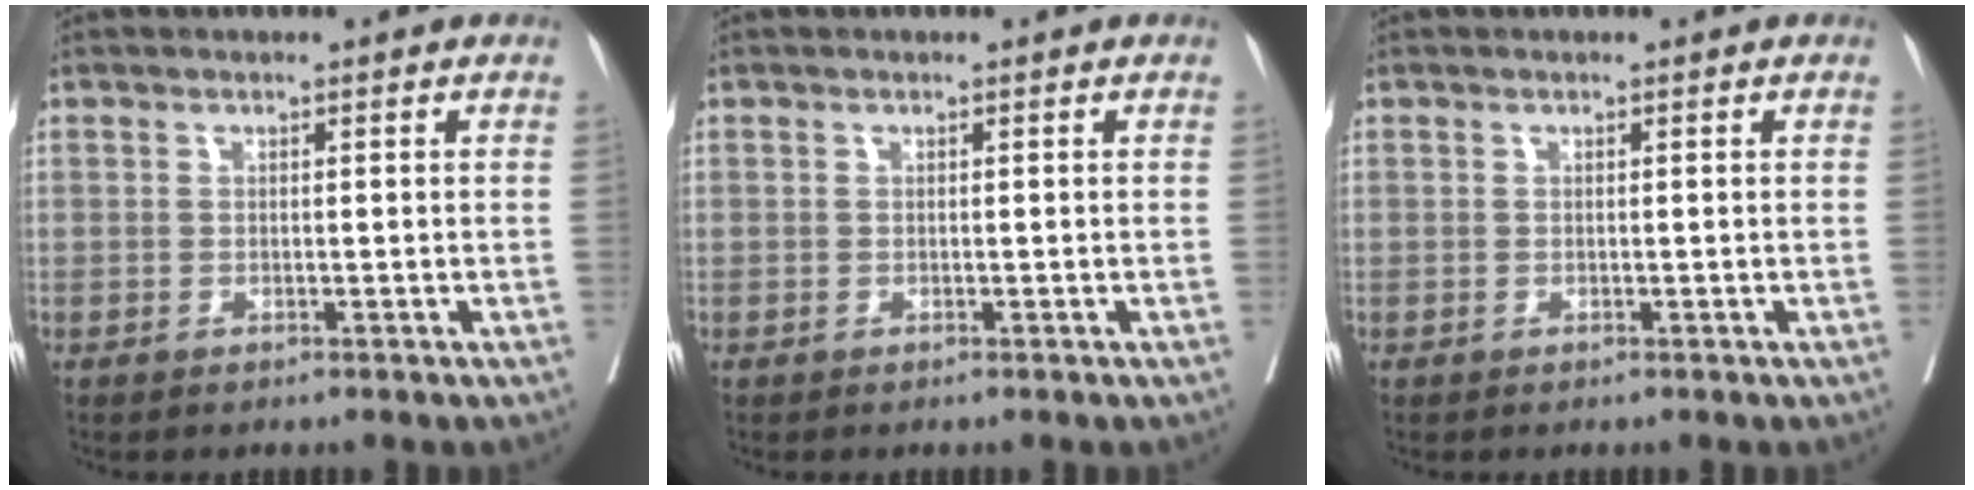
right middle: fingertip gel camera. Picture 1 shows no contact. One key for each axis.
{"total": 0.0}
{"total": 0.0}